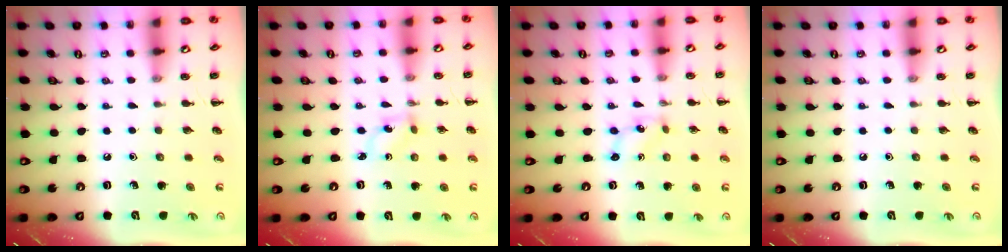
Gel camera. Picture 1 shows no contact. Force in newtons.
{"total": 1.4, "press": 1.2, "slide": 0.6}
{"total": 1.0, "press": 0.9, "slide": 0.3}
{"total": 0.0}